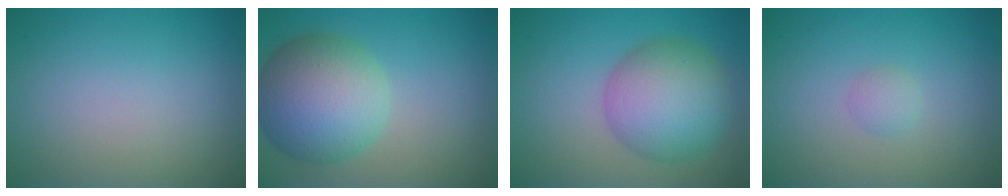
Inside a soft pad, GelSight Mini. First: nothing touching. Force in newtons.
{"total": 9.2, "press": 9.2, "slide": 0.4}
{"total": 7.9, "press": 7.8, "slide": 0.2}
{"total": 1.0, "press": 1.0, "slide": 0.1}